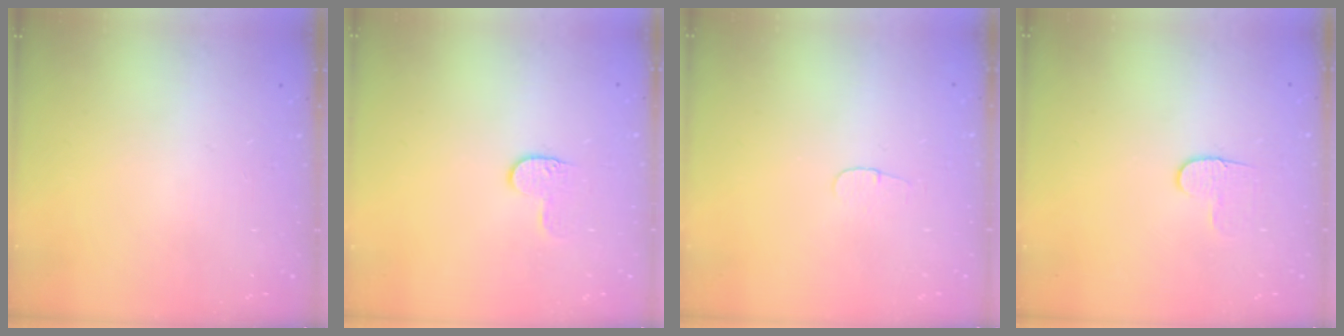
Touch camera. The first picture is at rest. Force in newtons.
{"total": 5.8, "press": 5.8, "slide": 0.6}
{"total": 3.4, "press": 3.3, "slide": 0.4}
{"total": 6.2, "press": 6.1, "slide": 0.6}